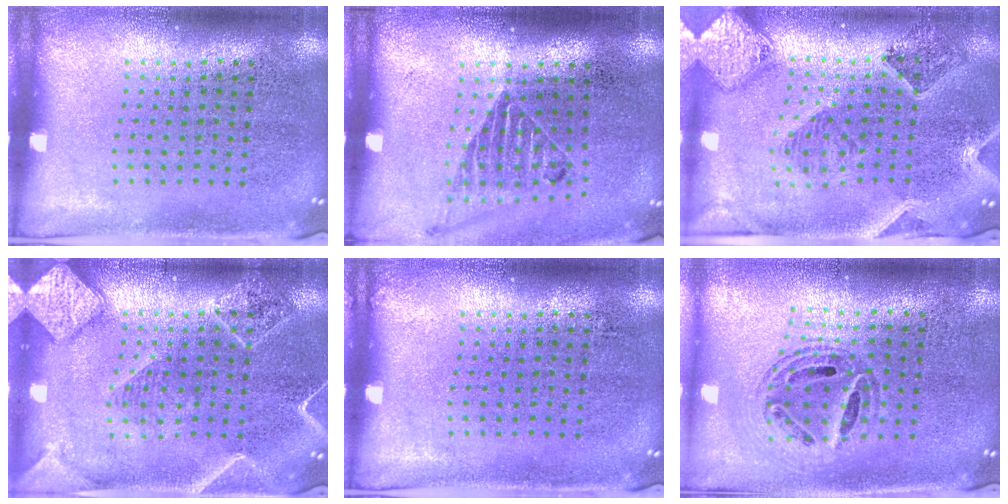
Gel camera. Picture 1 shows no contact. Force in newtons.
{"total": 1.2, "press": 1.1, "slide": 0.3}
{"total": 1.7, "press": 1.6, "slide": 0.4}
{"total": 1.9, "press": 1.9, "slide": 0.2}
{"total": 0.0}
{"total": 0.8, "press": 0.8, "slide": 0.1}